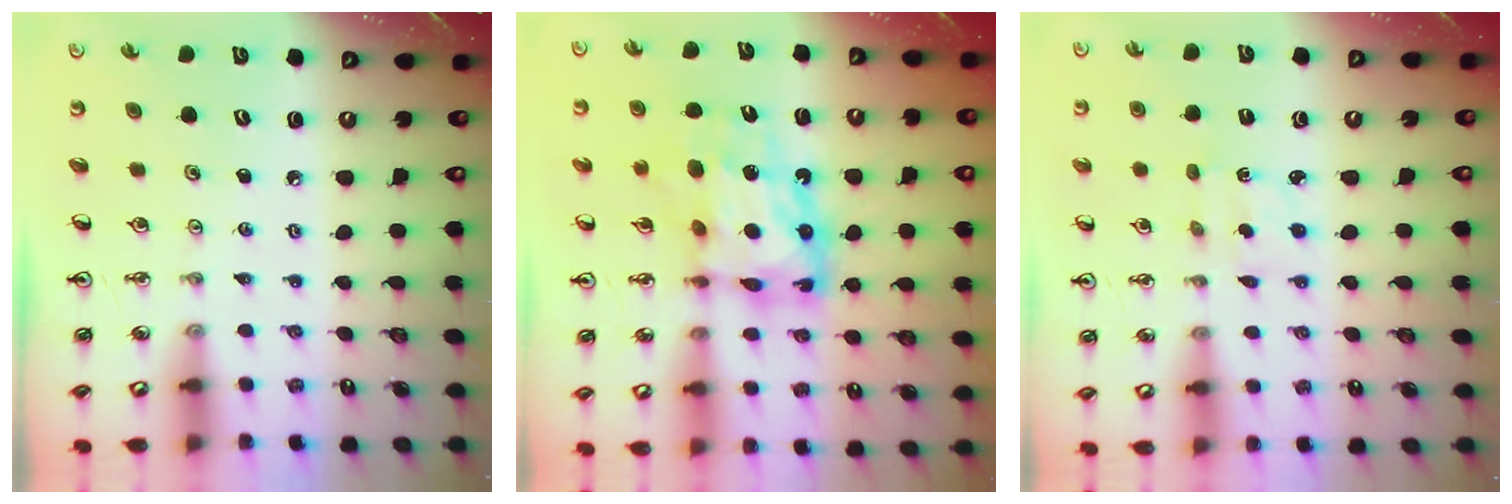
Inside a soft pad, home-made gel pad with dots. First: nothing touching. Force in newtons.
{"total": 12.6, "press": 12.6, "slide": 1.1}
{"total": 2.1, "press": 2.0, "slide": 0.6}